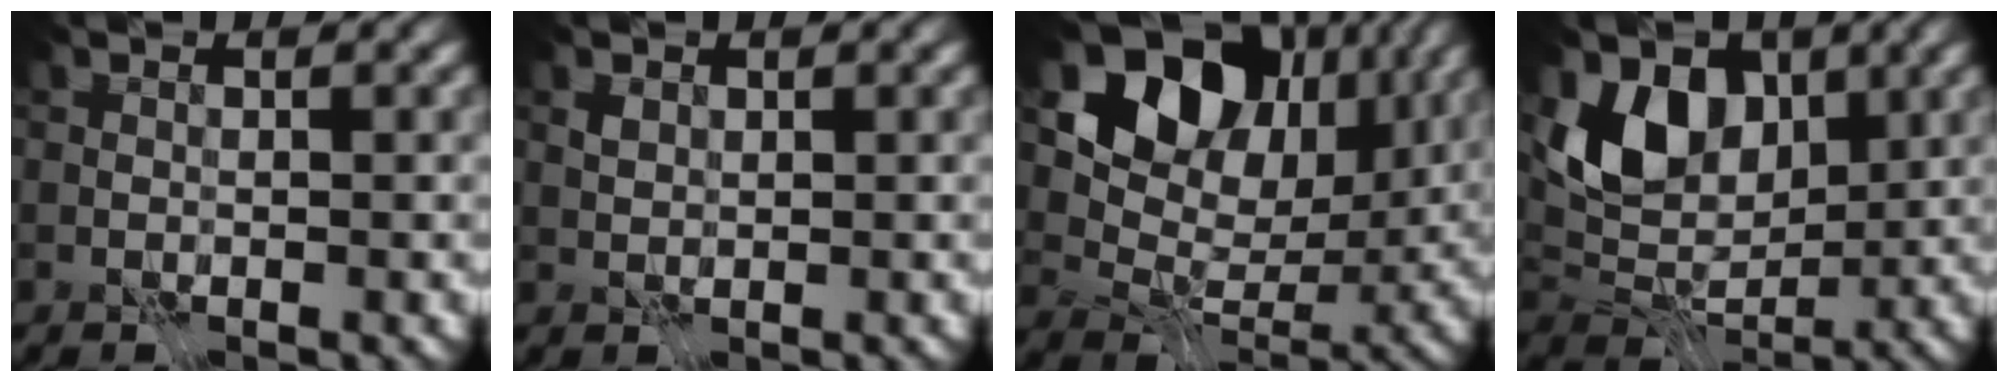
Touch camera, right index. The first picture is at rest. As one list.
[{"total": 0.7, "force": [0.2, 0.5, 0.4], "torque": [-0.006, -0.001, 0.004]}, {"total": 12.0, "force": [5.3, 8.2, 6.9], "torque": [-0.103, 0.013, 0.087]}, {"total": 6.5, "force": [2.0, 4.4, 4.4], "torque": [-0.073, -0.014, 0.024]}]